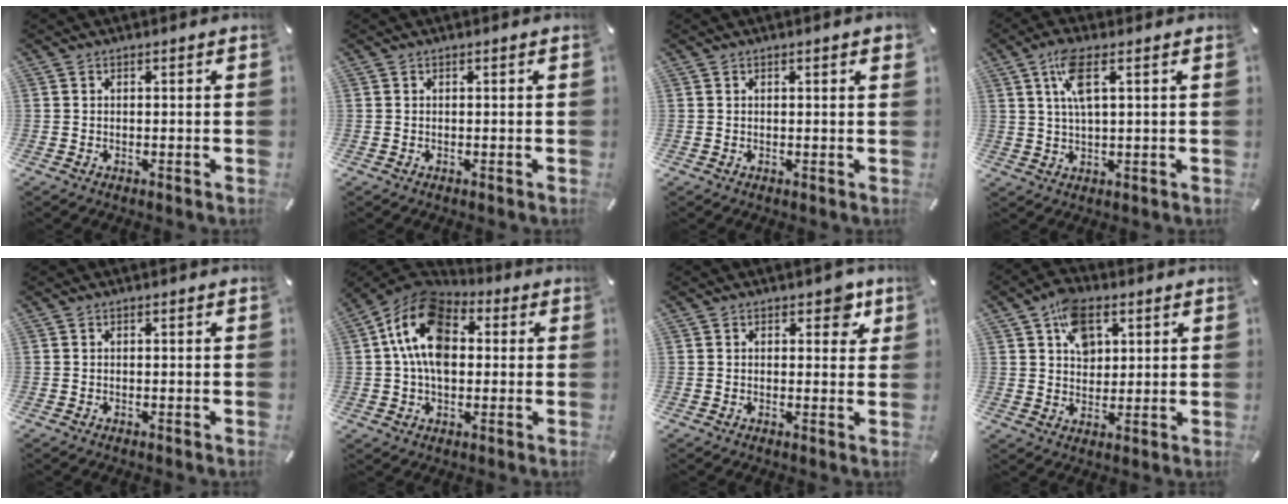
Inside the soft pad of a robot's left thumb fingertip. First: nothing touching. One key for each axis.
{"total": 0.0}
{"total": 0.9, "fx": 0.4, "fy": 0.1, "fz": 0.9, "tx": -0.016, "ty": 0.002, "tz": 0.006}
{"total": 7.5, "fx": 3.0, "fy": 2.3, "fz": 6.4, "tx": -0.140, "ty": 0.003, "tz": 0.050}
{"total": 0.0}
{"total": 15.1, "fx": 2.5, "fy": 10.7, "fz": 10.4, "tx": -0.209, "ty": 0.002, "tz": 0.042}
{"total": 5.1, "fx": 2.6, "fy": 3.1, "fz": 3.0, "tx": -0.021, "ty": -0.004, "tz": 0.037}
{"total": 8.9, "fx": 3.8, "fy": 6.5, "fz": 4.7, "tx": -0.077, "ty": 0.000, "tz": 0.069}